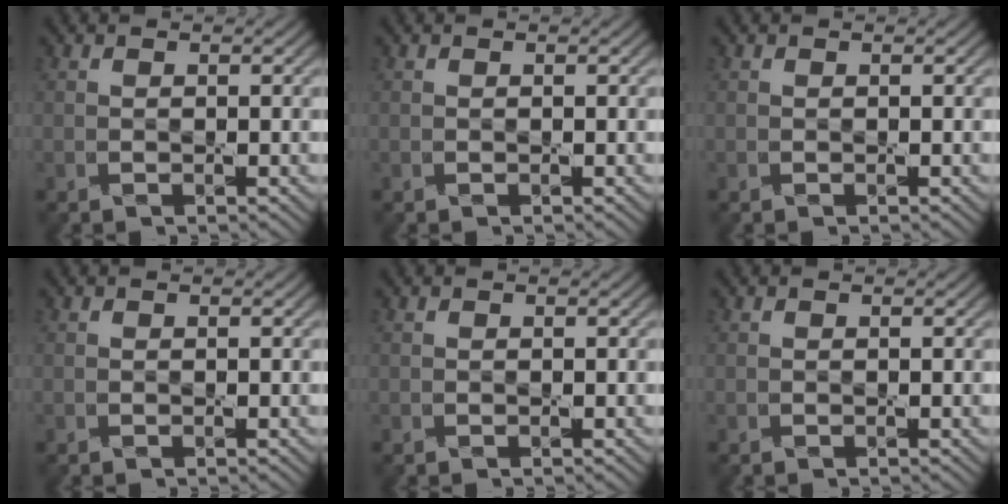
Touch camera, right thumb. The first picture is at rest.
{"total": 0.0}
{"total": 0.0}
{"total": 0.0}
{"total": 0.0}
{"total": 0.0}